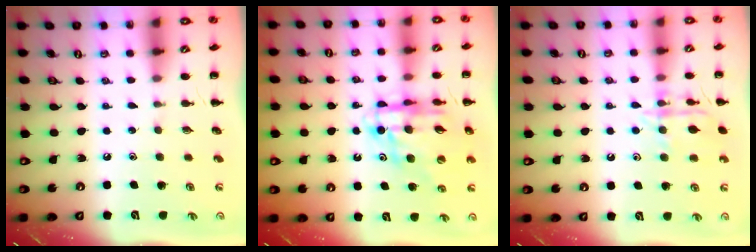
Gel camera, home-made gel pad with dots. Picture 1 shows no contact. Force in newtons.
{"total": 13.4, "press": 12.9, "slide": 3.8}
{"total": 13.0, "press": 13.0, "slide": 0.7}